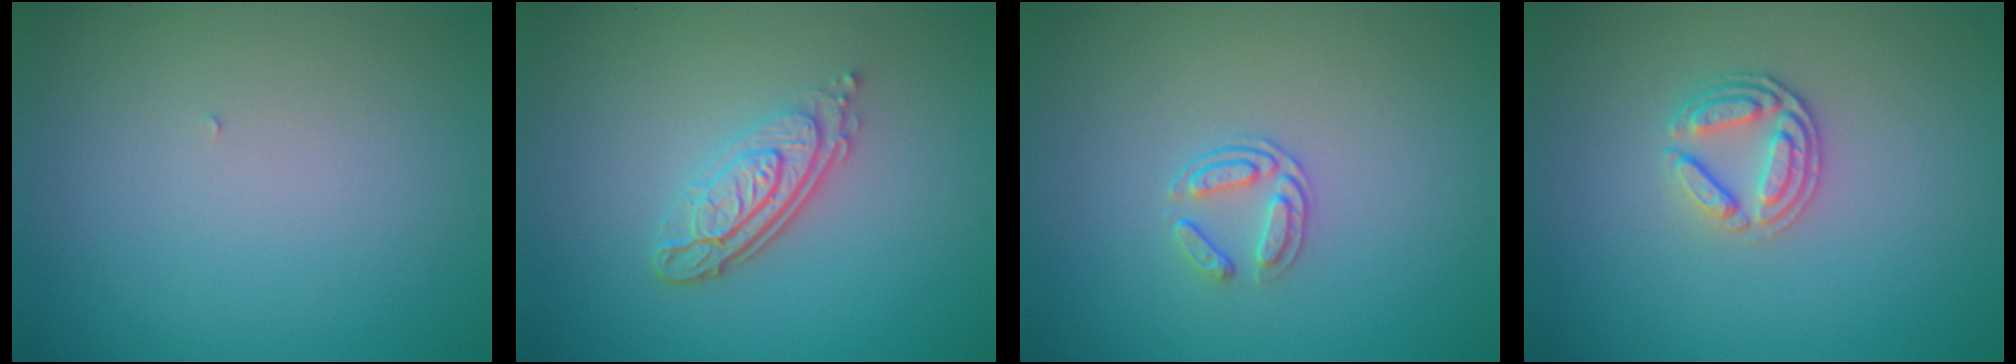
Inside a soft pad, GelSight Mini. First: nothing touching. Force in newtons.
{"total": 4.4, "press": 3.1, "slide": 3.1}
{"total": 1.7, "press": 1.3, "slide": 1.1}
{"total": 2.6, "press": 2.5, "slide": 0.7}